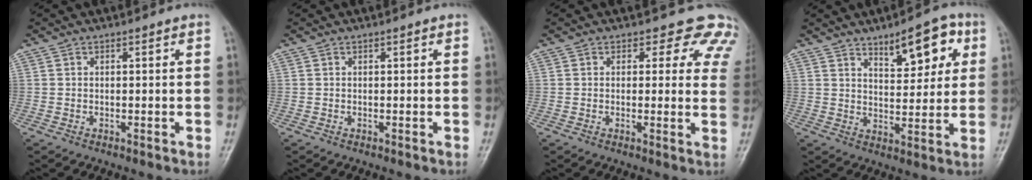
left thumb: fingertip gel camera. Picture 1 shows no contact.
{"total": 0.0}
{"total": 8.4, "force": [6.9, 4.5, 1.9], "torque": [0.034, -0.027, 0.046]}
{"total": 10.0, "force": [5.1, 4.2, 7.5], "torque": [-0.076, -0.025, 0.076]}